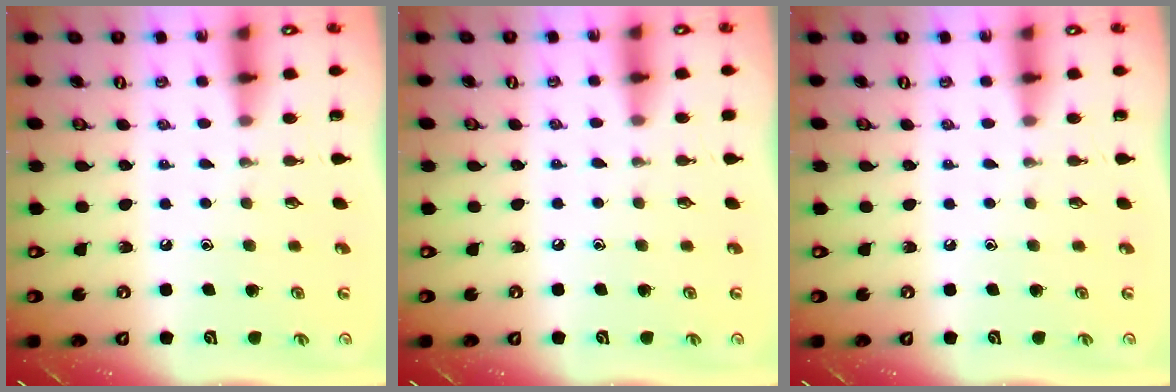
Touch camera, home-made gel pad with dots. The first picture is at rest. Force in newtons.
{"total": 2.5, "press": 2.4, "slide": 0.4}
{"total": 0.0}